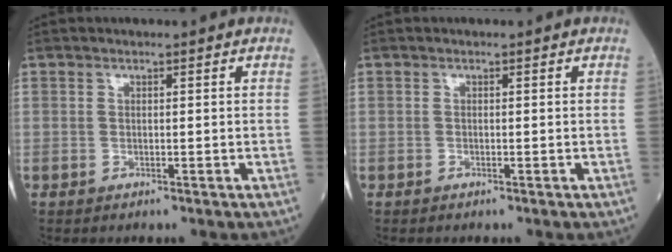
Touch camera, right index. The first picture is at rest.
{"total": 0.0}